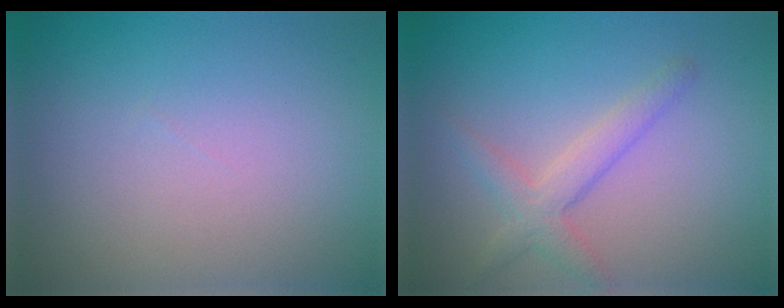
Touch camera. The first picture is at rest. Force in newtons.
{"total": 2.7, "press": 2.7, "slide": 0.1}